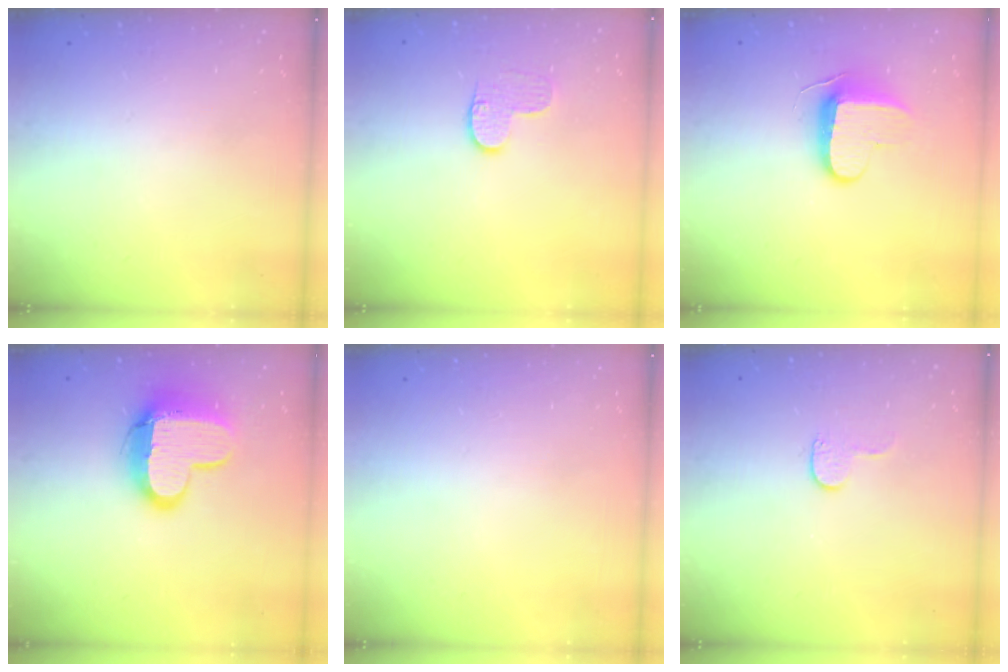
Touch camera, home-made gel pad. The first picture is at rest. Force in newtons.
{"total": 6.7, "press": 6.7, "slide": 0.1}
{"total": 9.1, "press": 9.1, "slide": 1.0}
{"total": 14.2, "press": 14.2, "slide": 1.1}
{"total": 0.0}
{"total": 4.1, "press": 4.1, "slide": 0.4}